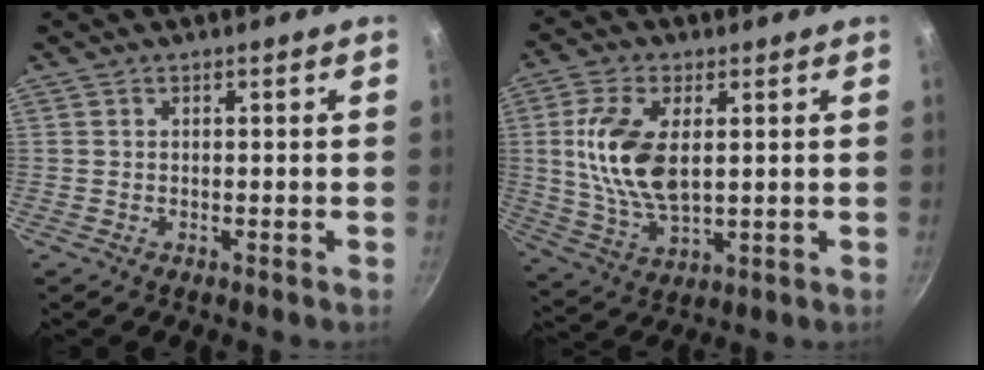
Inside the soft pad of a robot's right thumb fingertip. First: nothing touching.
{"total": 13.7, "force": [2.0, 7.0, 11.6], "torque": [-0.234, -0.011, 0.045]}